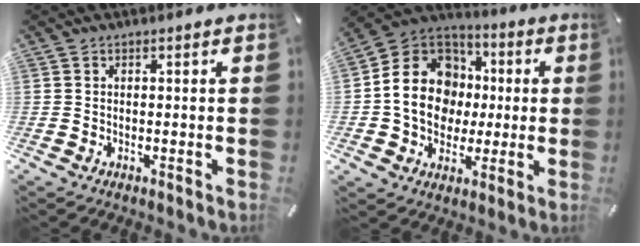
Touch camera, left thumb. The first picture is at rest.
{"total": 16.7, "force": [-0.9, 14.5, 8.1], "torque": [-0.155, 0.021, -0.013]}